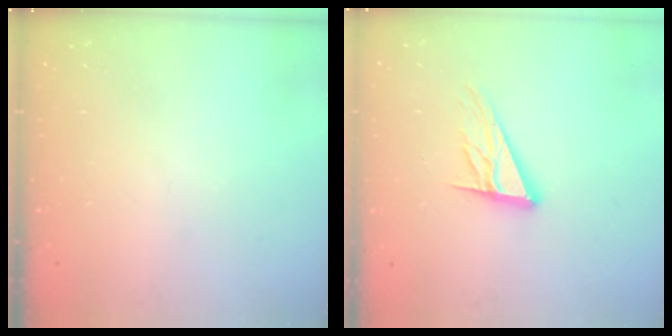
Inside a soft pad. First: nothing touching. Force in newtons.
{"total": 12.4, "press": 12.2, "slide": 2.2}